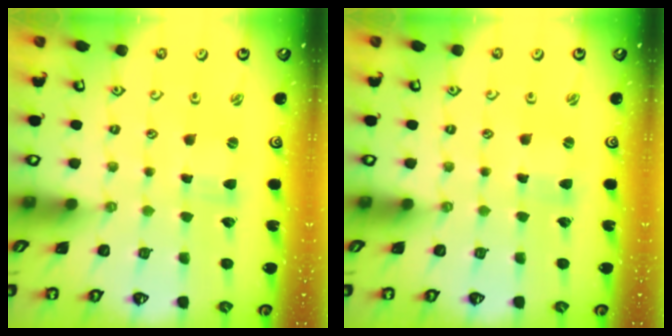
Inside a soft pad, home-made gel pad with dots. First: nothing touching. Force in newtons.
{"total": 0.7, "press": 0.7, "slide": 0.3}